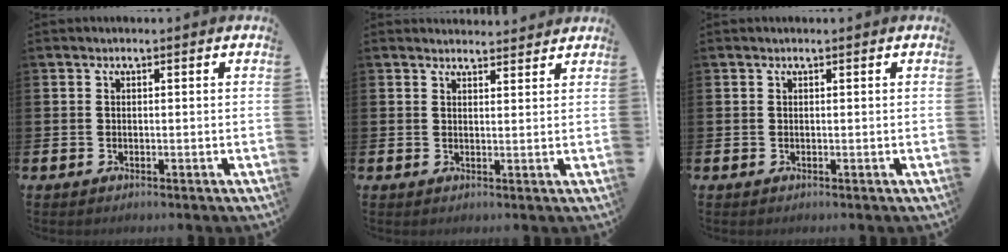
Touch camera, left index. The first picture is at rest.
{"total": 2.5, "force": [2.5, 0.4, -0.2], "torque": [0.006, -0.016, 0.044]}
{"total": 0.0}